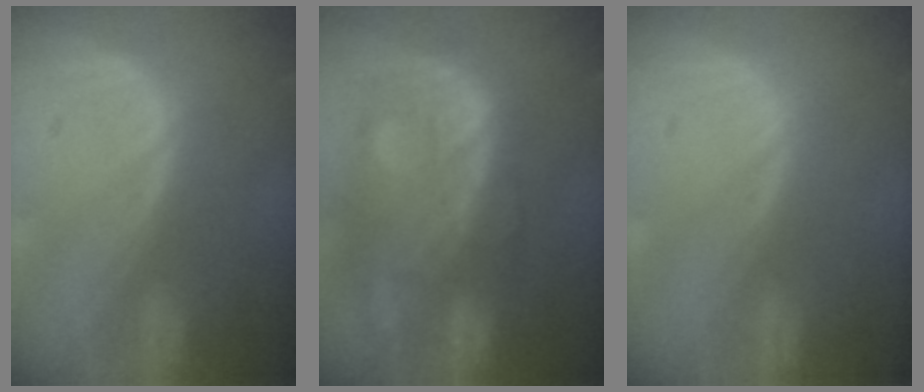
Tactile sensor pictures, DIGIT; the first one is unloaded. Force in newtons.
{"total": 13.3, "press": 10.7, "slide": 8.0}
{"total": 0.0}